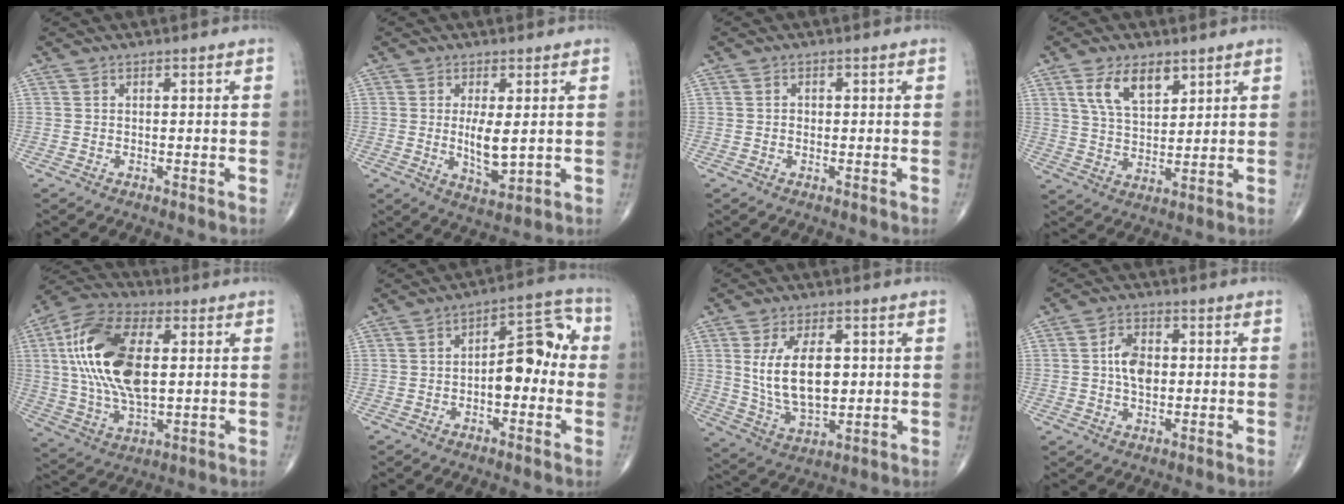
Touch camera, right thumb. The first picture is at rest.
{"total": 6.1, "force": [0.4, 2.1, 5.7], "torque": [-0.101, -0.019, 0.014]}
{"total": 1.3, "force": [0.0, 0.9, 1.0], "torque": [-0.016, 0.002, 0.000]}
{"total": 8.8, "force": [4.7, 4.4, 5.9], "torque": [-0.093, -0.024, 0.094]}
{"total": 20.1, "force": [3.3, 10.2, 17.0], "torque": [-0.339, 0.002, 0.056]}
{"total": 10.5, "force": [-0.5, 5.3, 9.0], "torque": [-0.105, 0.034, -0.016]}
{"total": 13.2, "force": [1.9, 7.0, 11.0], "torque": [-0.187, -0.014, 0.046]}
{"total": 6.0, "force": [0.3, 3.8, 4.7], "torque": [-0.077, 0.007, 0.002]}